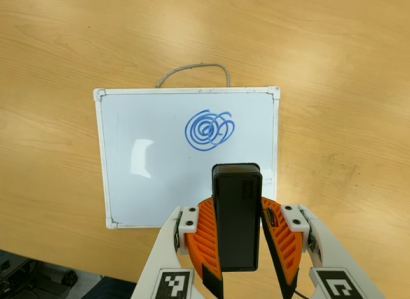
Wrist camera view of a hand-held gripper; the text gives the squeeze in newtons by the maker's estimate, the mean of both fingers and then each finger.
{"total": 6.4, "left": 5.9, "right": 6.9}